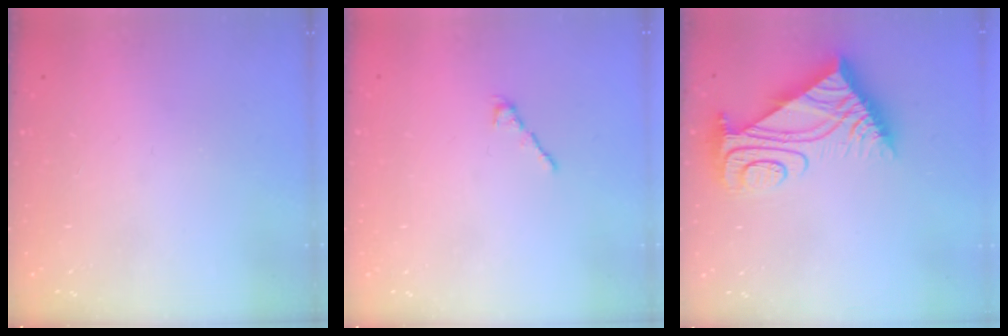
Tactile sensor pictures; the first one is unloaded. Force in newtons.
{"total": 1.7, "press": 1.5, "slide": 0.6}
{"total": 8.7, "press": 8.7, "slide": 0.5}